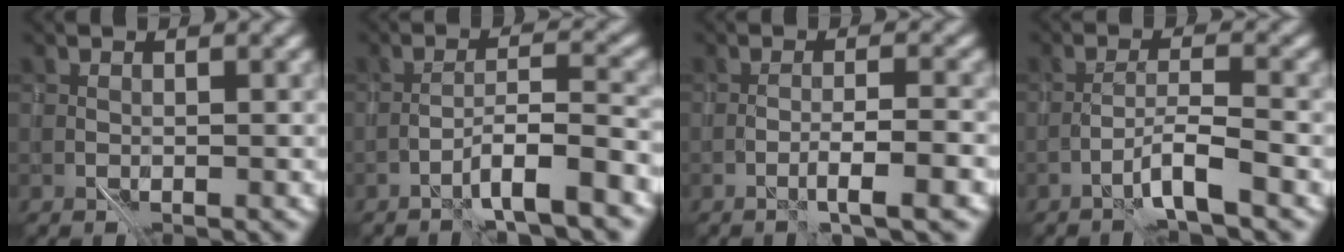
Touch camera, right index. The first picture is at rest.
{"total": 3.7, "force": [-2.4, -0.1, 2.9], "torque": [-0.042, 0.020, -0.047]}
{"total": 2.1, "force": [-0.8, -0.2, 1.9], "torque": [-0.024, 0.013, -0.017]}
{"total": 2.6, "force": [-1.7, -0.5, 1.9], "torque": [-0.033, 0.014, -0.040]}